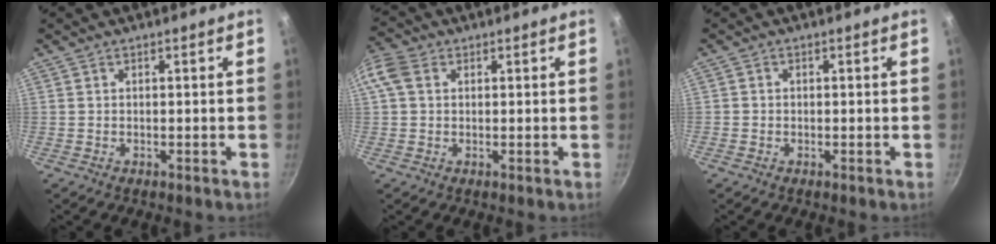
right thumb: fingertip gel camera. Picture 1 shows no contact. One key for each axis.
{"total": 5.1, "fx": 1.3, "fy": 3.7, "fz": 3.2, "tx": -0.065, "ty": 0.013, "tz": 0.016}
{"total": 0.8, "fx": -0.3, "fy": 0.7, "fz": 0.2, "tx": -0.004, "ty": 0.002, "tz": -0.007}